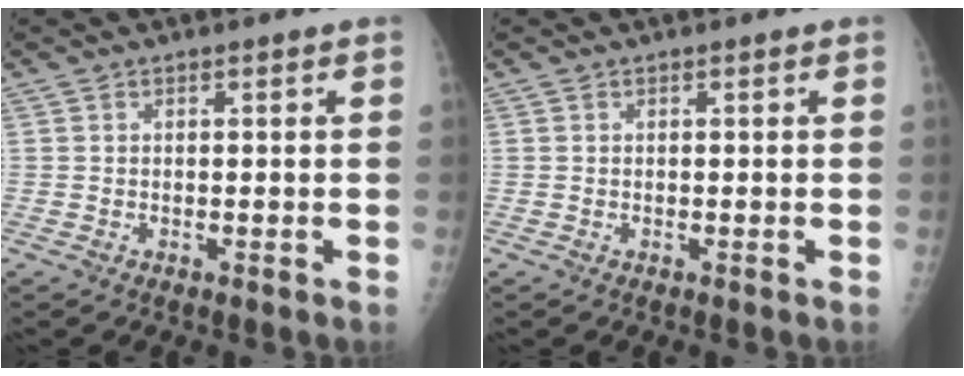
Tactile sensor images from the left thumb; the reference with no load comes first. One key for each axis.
{"total": 0.0}